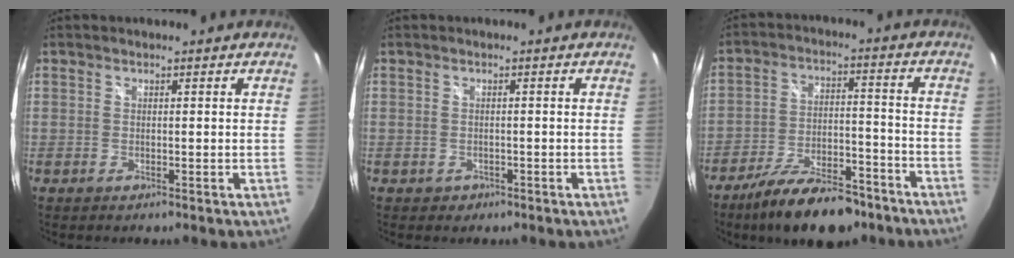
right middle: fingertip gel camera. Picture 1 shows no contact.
{"total": 1.3, "force": [-0.7, 1.1, 0.3], "torque": [-0.007, -0.002, -0.007]}
{"total": 16.0, "force": [-12.2, 5.7, 8.8], "torque": [-0.161, -0.008, -0.188]}